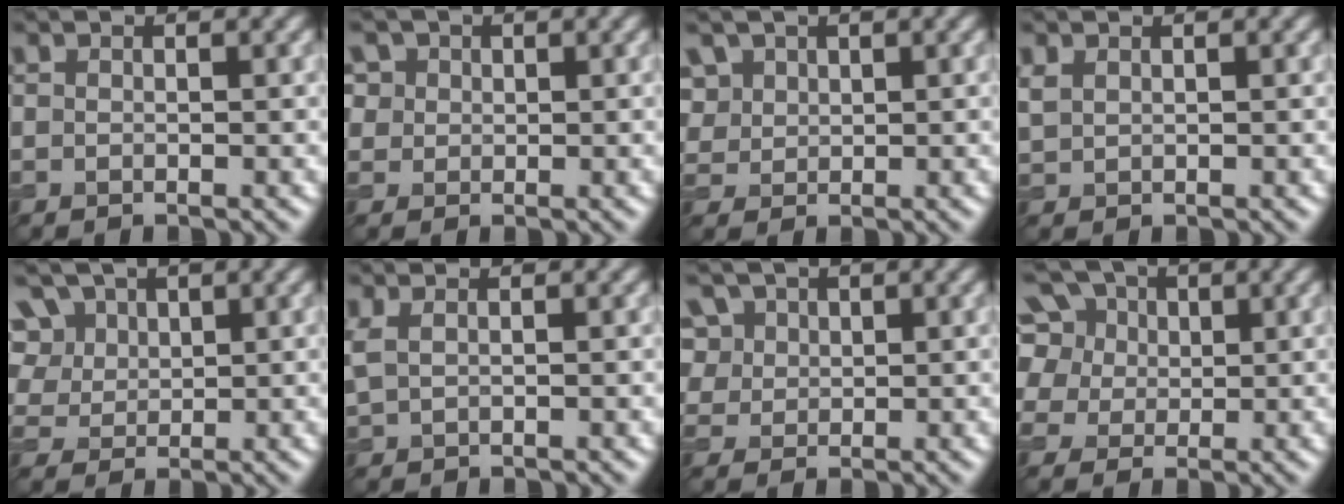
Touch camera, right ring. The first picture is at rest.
{"total": 4.4, "force": [2.2, 3.4, 1.7], "torque": [-0.047, 0.008, 0.031]}
{"total": 4.1, "force": [2.1, 3.0, 1.7], "torque": [-0.065, 0.011, 0.052]}
{"total": 1.1, "force": [0.6, 0.7, 0.6], "torque": [-0.020, -0.001, 0.018]}
{"total": 7.9, "force": [4.0, 5.8, 3.6], "torque": [-0.088, 0.019, 0.059]}
{"total": 1.6, "force": [0.8, 0.7, 1.2], "torque": [-0.028, 0.003, 0.018]}
{"total": 6.8, "force": [3.3, 5.2, 2.9], "torque": [-0.076, 0.017, 0.050]}
{"total": 10.6, "force": [4.8, 8.1, 4.8], "torque": [-0.118, 0.032, 0.067]}